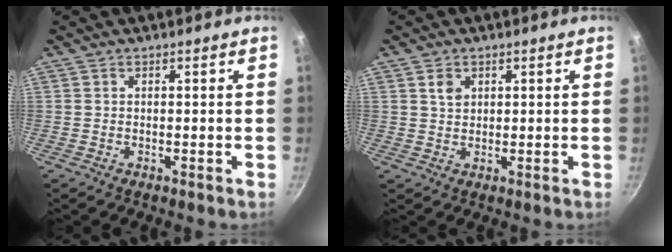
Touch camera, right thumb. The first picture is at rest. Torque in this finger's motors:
{"motor_torque": [-0.06, 0.17, 0.08, -0.53, 0.02]}